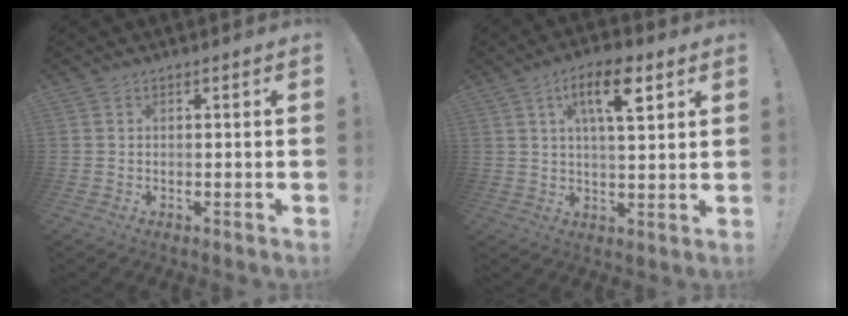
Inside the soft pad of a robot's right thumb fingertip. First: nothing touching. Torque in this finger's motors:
{"motor_torque": [0.15, 0.15, 0.41, 0.41, 0.29]}